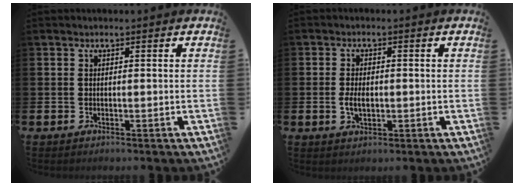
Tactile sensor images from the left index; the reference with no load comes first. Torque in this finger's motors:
{"motor_torque": [0.39, 0.35, 0.10, 0.11]}